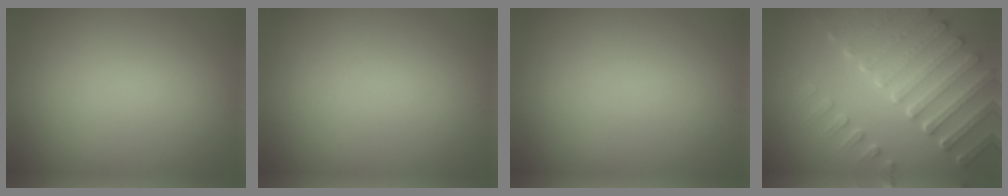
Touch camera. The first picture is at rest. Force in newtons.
{"total": 0.0}
{"total": 0.0}
{"total": 7.3, "press": 5.5, "slide": 4.8}